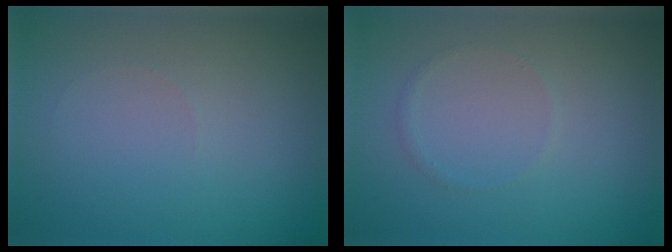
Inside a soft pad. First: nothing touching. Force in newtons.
{"total": 0.6, "press": 0.6, "slide": 0.1}